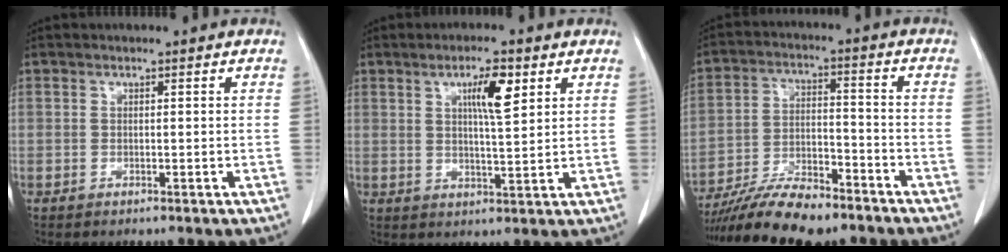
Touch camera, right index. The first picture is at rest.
{"total": 6.0, "force": [2.7, 0.9, 5.3], "torque": [-0.090, 0.000, 0.045]}
{"total": 12.9, "force": [-11.0, 2.8, 6.2], "torque": [-0.104, -0.001, -0.188]}